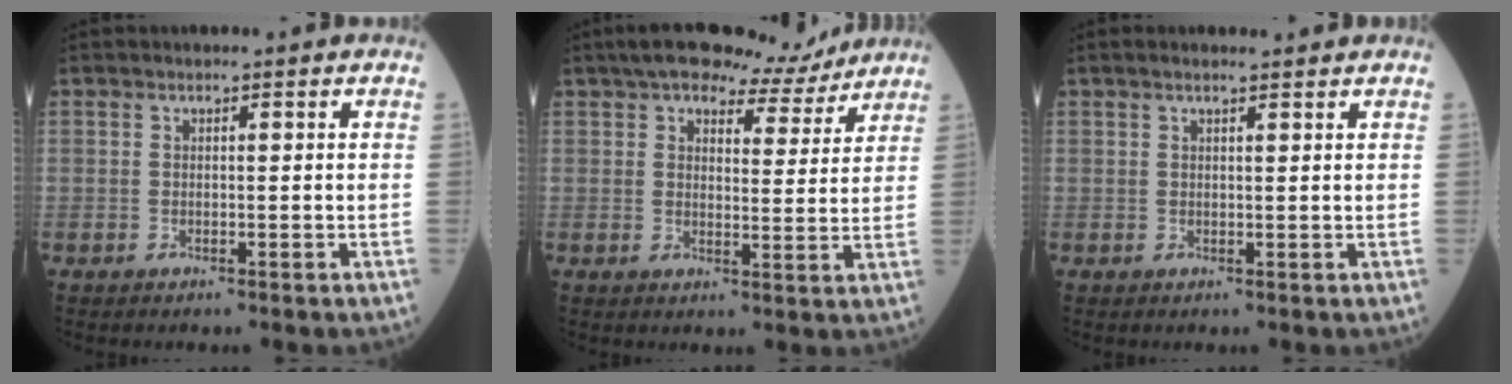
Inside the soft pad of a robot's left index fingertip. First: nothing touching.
{"total": 10.6, "force": [9.4, 3.0, 3.9], "torque": [-0.052, 0.011, 0.121]}
{"total": 2.7, "force": [2.3, 0.1, 1.3], "torque": [-0.020, 0.017, 0.035]}